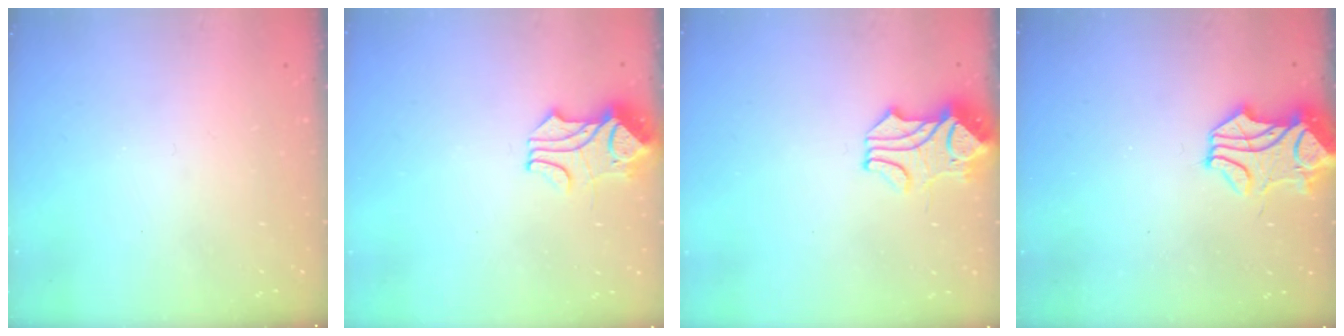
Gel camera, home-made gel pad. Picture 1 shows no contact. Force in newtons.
{"total": 1.7, "press": 1.3, "slide": 1.1}
{"total": 2.3, "press": 2.0, "slide": 1.1}
{"total": 2.1, "press": 1.8, "slide": 1.1}